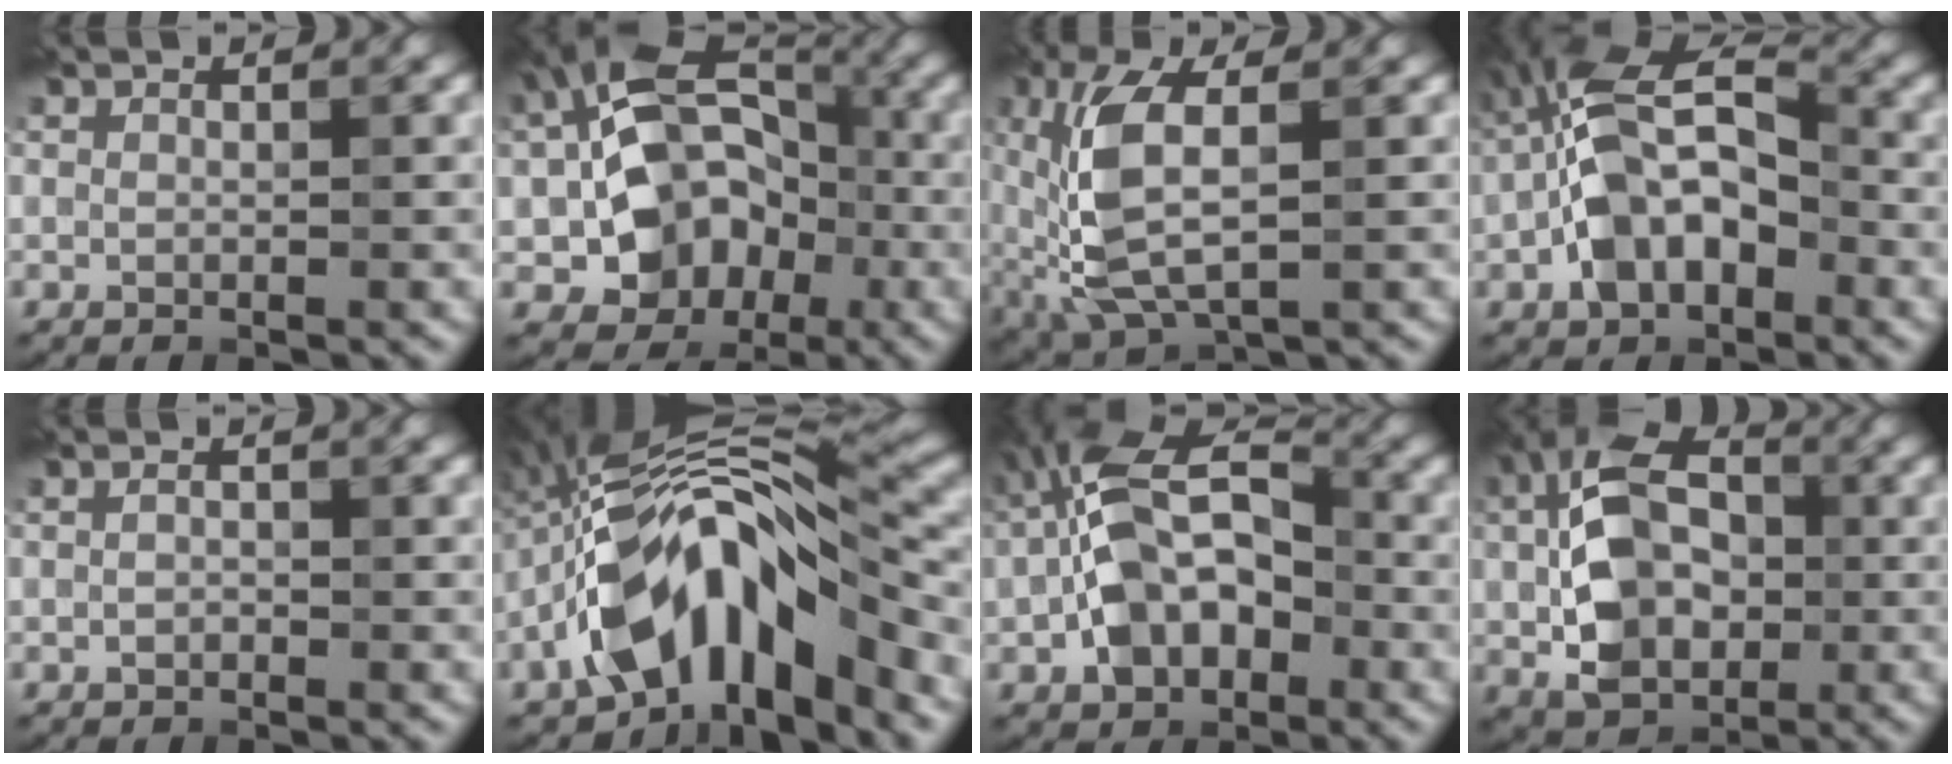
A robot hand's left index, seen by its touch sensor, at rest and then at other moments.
{"total": 12.9, "force": [-1.7, 9.9, 8.1], "torque": [-0.094, 0.003, -0.043]}
{"total": 7.7, "force": [0.2, 3.4, 6.9], "torque": [-0.168, 0.000, 0.006]}
{"total": 9.0, "force": [-2.6, 5.3, 6.9], "torque": [-0.134, 0.024, -0.061]}
{"total": 0.7, "force": [-0.3, 0.3, 0.5], "torque": [-0.014, 0.003, -0.006]}
{"total": 13.0, "force": [-5.1, 5.6, 10.6], "torque": [-0.169, 0.022, -0.101]}
{"total": 9.6, "force": [-1.9, 6.1, 7.2], "torque": [-0.140, 0.022, -0.051]}
{"total": 10.5, "force": [0.1, 7.1, 7.7], "torque": [-0.159, 0.012, -0.008]}